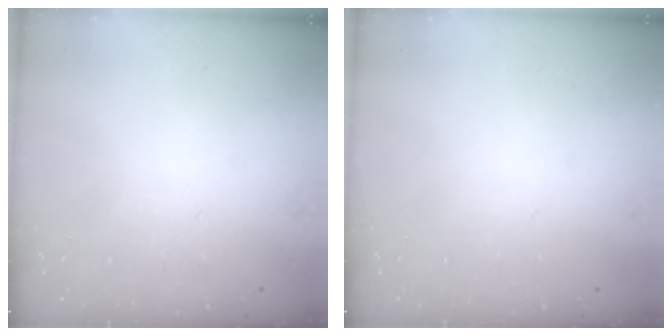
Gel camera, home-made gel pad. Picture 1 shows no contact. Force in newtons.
{"total": 0.0}